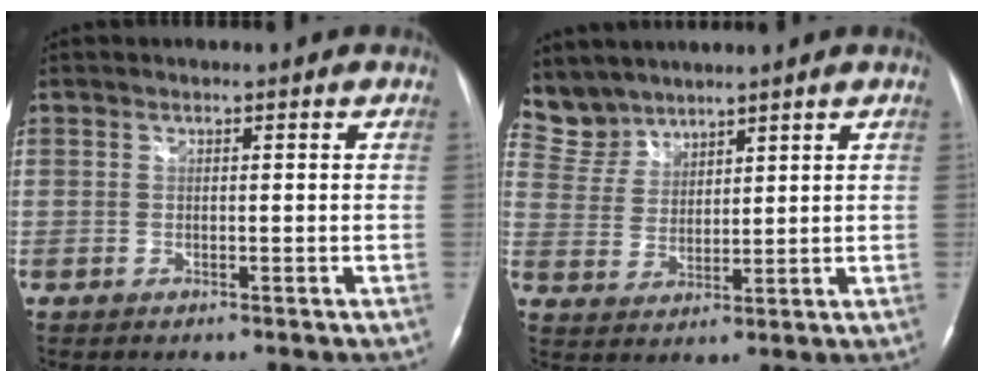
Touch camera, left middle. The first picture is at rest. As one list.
[{"total": 6.3, "force": [5.9, 2.3, -0.4], "torque": [-0.001, 0.010, 0.133]}]